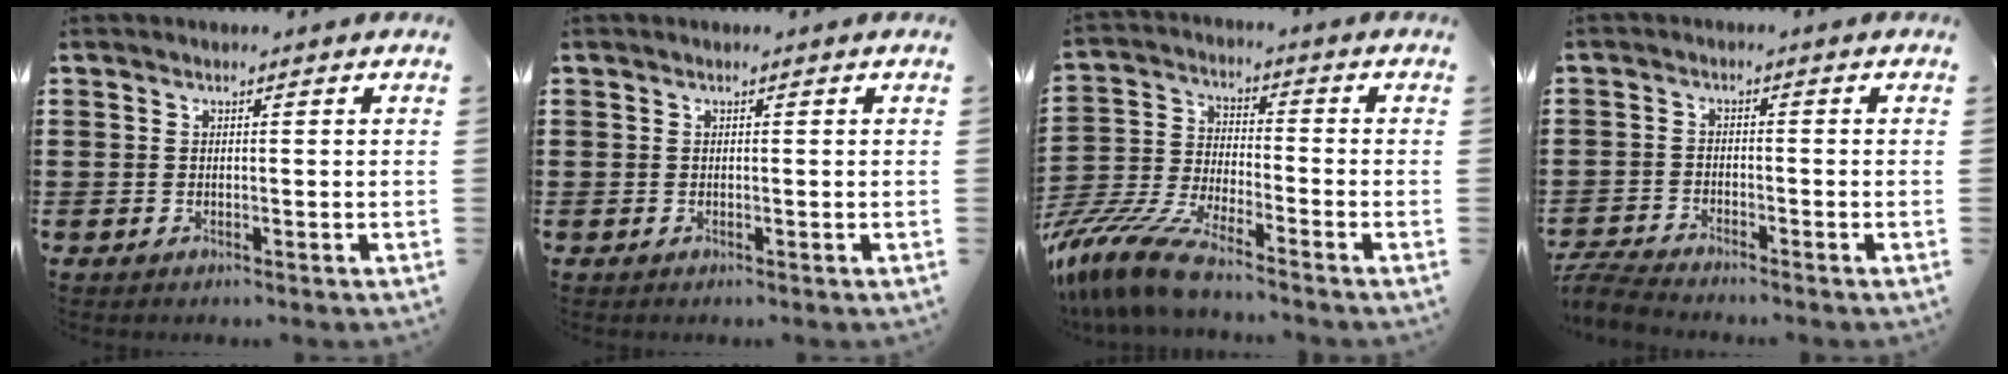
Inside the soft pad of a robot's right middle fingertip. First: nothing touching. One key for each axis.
{"total": 0.0}
{"total": 10.1, "fx": -9.0, "fy": 0.9, "fz": 4.6, "tx": -0.121, "ty": -0.002, "tz": -0.188}
{"total": 3.8, "fx": -3.7, "fy": 0.1, "fz": 0.9, "tx": -0.037, "ty": -0.012, "tz": -0.081}